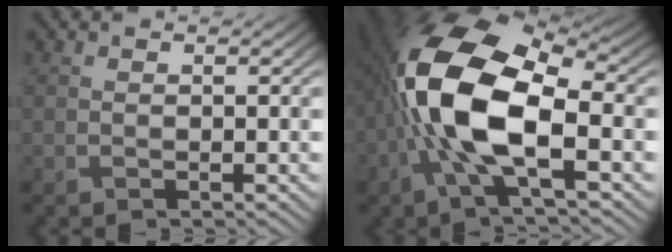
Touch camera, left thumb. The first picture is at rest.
{"total": 14.2, "force": [-1.5, 6.6, 12.5], "torque": [-0.273, 0.006, -0.041]}